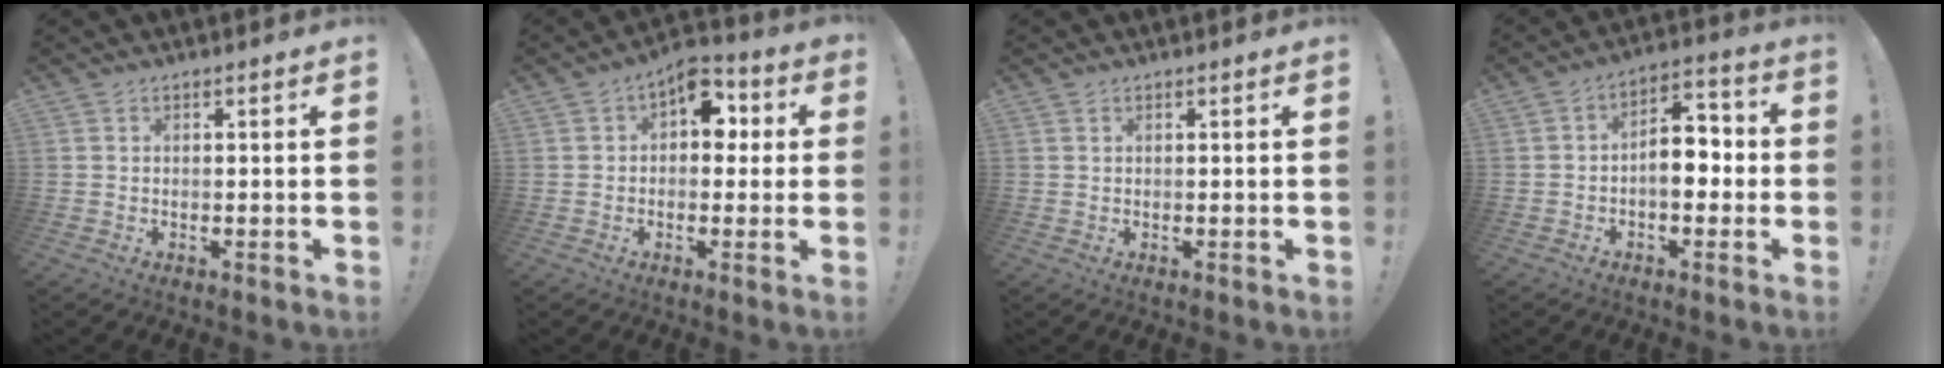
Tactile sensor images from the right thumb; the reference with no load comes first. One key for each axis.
{"total": 9.6, "fx": 2.3, "fy": 6.7, "fz": 6.5, "tx": -0.079, "ty": 0.000, "tz": 0.044}
{"total": 0.0}
{"total": 10.7, "fx": -1.4, "fy": 6.7, "fz": 8.2, "tx": -0.125, "ty": 0.019, "tz": -0.022}